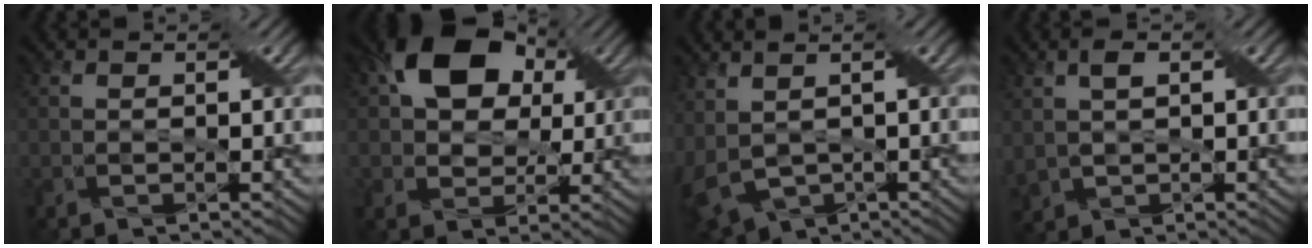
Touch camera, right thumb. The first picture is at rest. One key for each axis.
{"total": 12.6, "fx": 4.7, "fy": 9.3, "fz": 7.1, "tx": -0.141, "ty": 0.033, "tz": 0.064}
{"total": 7.4, "fx": -0.4, "fy": 4.3, "fz": 6.0, "tx": -0.142, "ty": -0.024, "tz": 0.006}
{"total": 4.3, "fx": 0.8, "fy": 3.0, "fz": 3.0, "tx": -0.072, "ty": -0.003, "tz": 0.013}